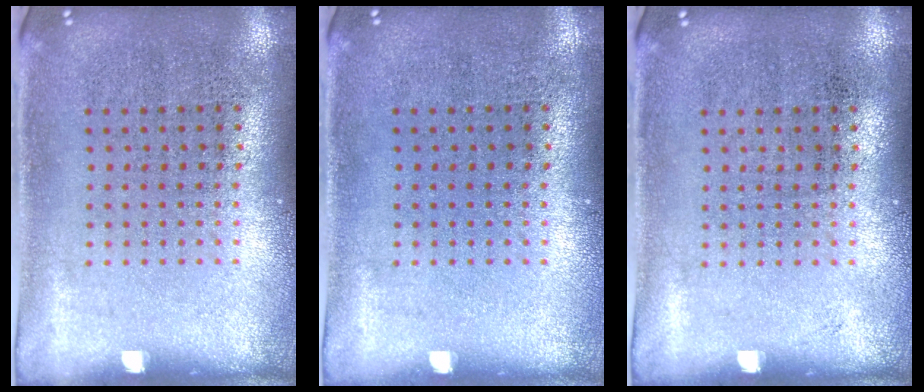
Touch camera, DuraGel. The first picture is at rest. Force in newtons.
{"total": 0.0}
{"total": 0.0}